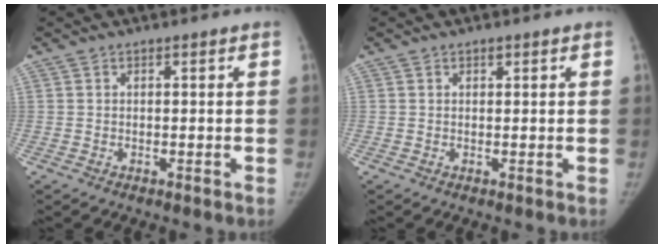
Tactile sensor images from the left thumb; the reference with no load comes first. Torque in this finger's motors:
{"motor_torque": [0.14, 0.01, 0.16, -0.25, 0.05]}